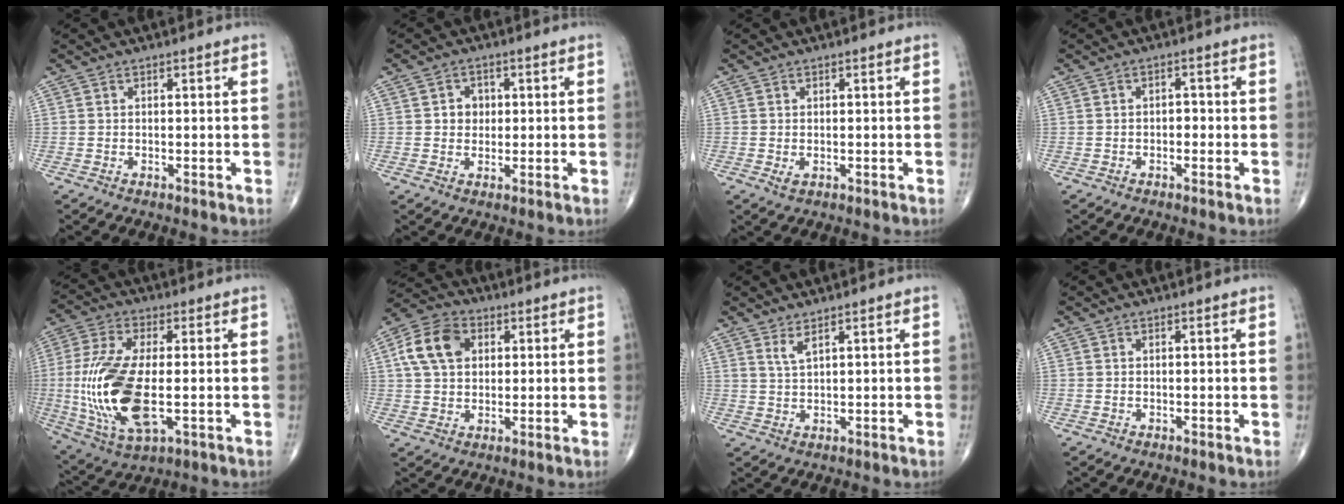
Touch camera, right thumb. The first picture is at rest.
{"total": 3.4, "force": [0.5, 3.0, 1.6], "torque": [-0.002, 0.003, 0.004]}
{"total": 1.3, "force": [-0.3, 0.8, 1.0], "torque": [-0.019, -0.004, -0.002]}
{"total": 1.7, "force": [-0.5, 1.2, 1.1], "torque": [-0.002, 0.007, -0.013]}
{"total": 18.8, "force": [-2.1, 8.0, 16.9], "torque": [-0.375, -0.013, -0.028]}
{"total": 10.7, "force": [2.9, 7.6, 6.9], "torque": [-0.117, 0.011, 0.044]}
{"total": 2.4, "force": [1.7, 0.3, 1.7], "torque": [-0.039, -0.014, 0.038]}
{"total": 0.0}